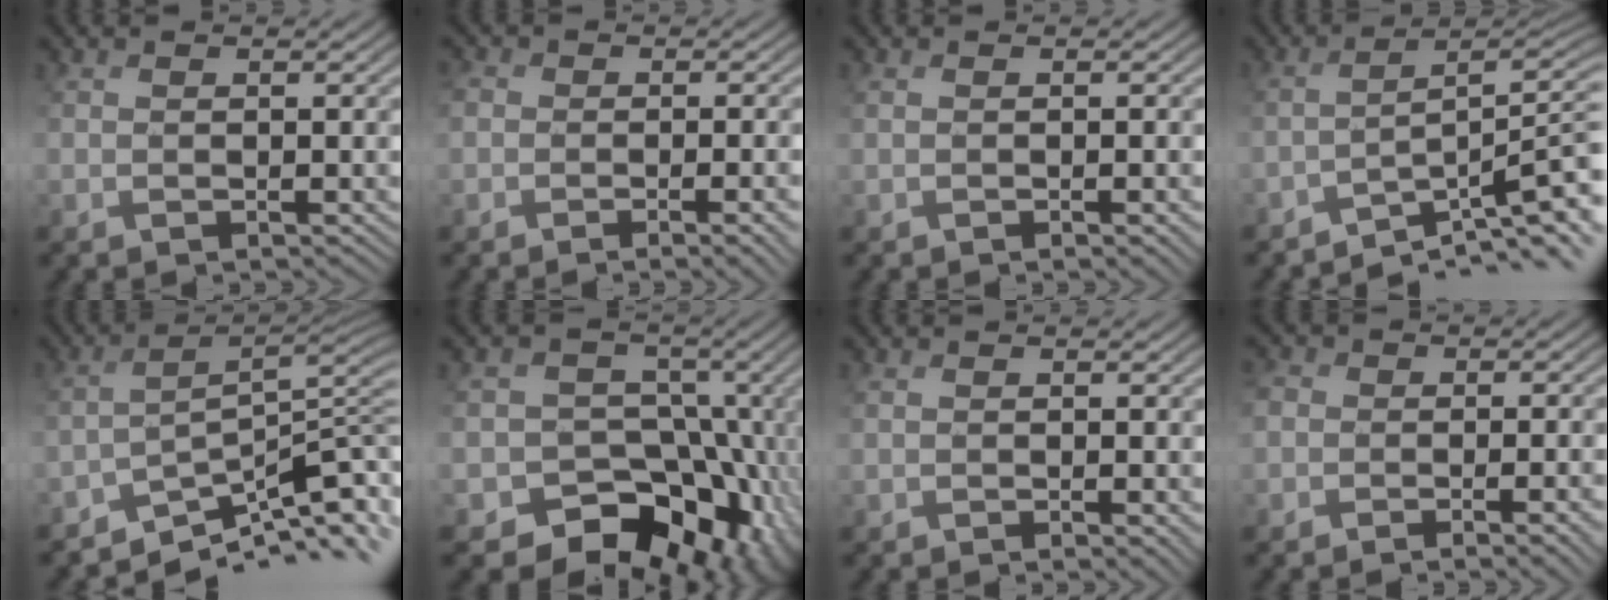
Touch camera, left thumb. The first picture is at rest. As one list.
[{"total": 5.8, "force": [-2.7, 3.1, 4.1], "torque": [-0.045, 0.003, -0.028]}, {"total": 1.8, "force": [-0.5, 0.1, 1.7], "torque": [-0.020, 0.007, -0.005]}, {"total": 9.5, "force": [-6.1, 1.6, 7.2], "torque": [-0.095, 0.007, -0.088]}, {"total": 8.5, "force": [-6.4, 1.5, 5.3], "torque": [-0.078, 0.015, -0.105]}, {"total": 13.0, "force": [-6.2, 10.8, 3.7], "torque": [-0.033, -0.017, -0.110]}, {"total": 1.0, "force": [-0.1, 0.0, 1.0], "torque": [-0.012, 0.002, 0.001]}, {"total": 6.4, "force": [-3.0, 3.7, 4.2], "torque": [-0.058, 0.004, -0.037]}]